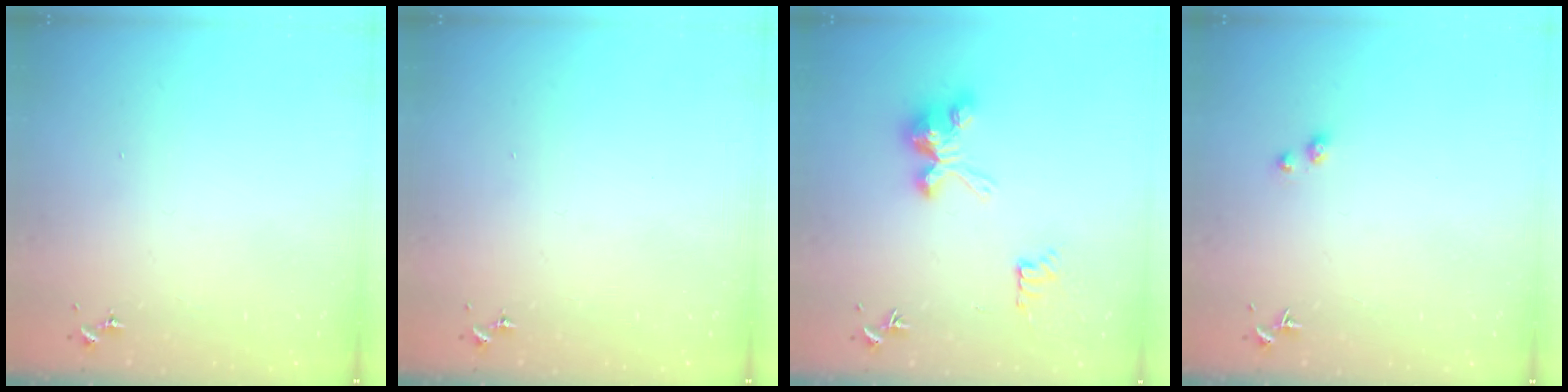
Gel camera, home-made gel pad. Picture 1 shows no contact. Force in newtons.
{"total": 0.0}
{"total": 10.6, "press": 10.6, "slide": 0.3}
{"total": 2.9, "press": 2.9, "slide": 0.2}